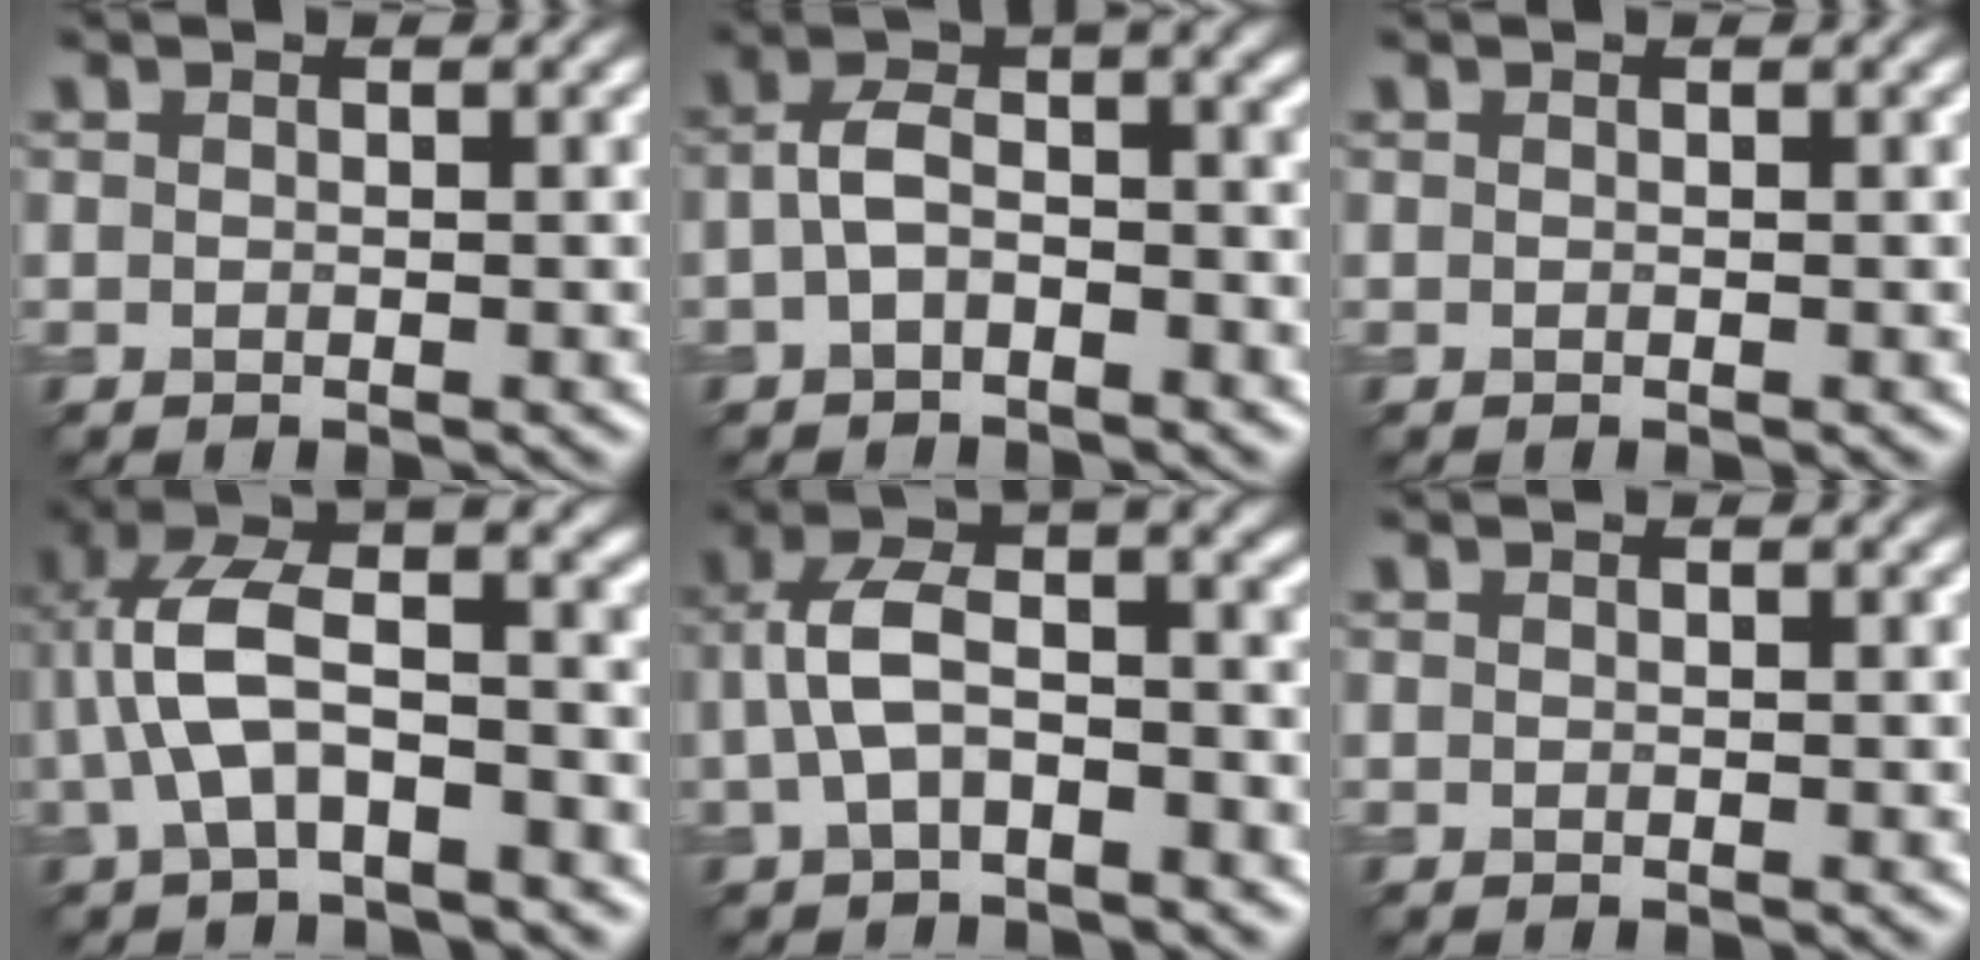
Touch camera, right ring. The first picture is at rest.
{"total": 4.6, "force": [-1.0, 2.4, 3.8], "torque": [-0.071, 0.013, -0.024]}
{"total": 0.0}
{"total": 8.7, "force": [-0.8, 3.8, 7.7], "torque": [-0.158, 0.024, -0.021]}
{"total": 6.6, "force": [-0.7, 3.3, 5.7], "torque": [-0.112, 0.021, -0.017]}
{"total": 0.0}